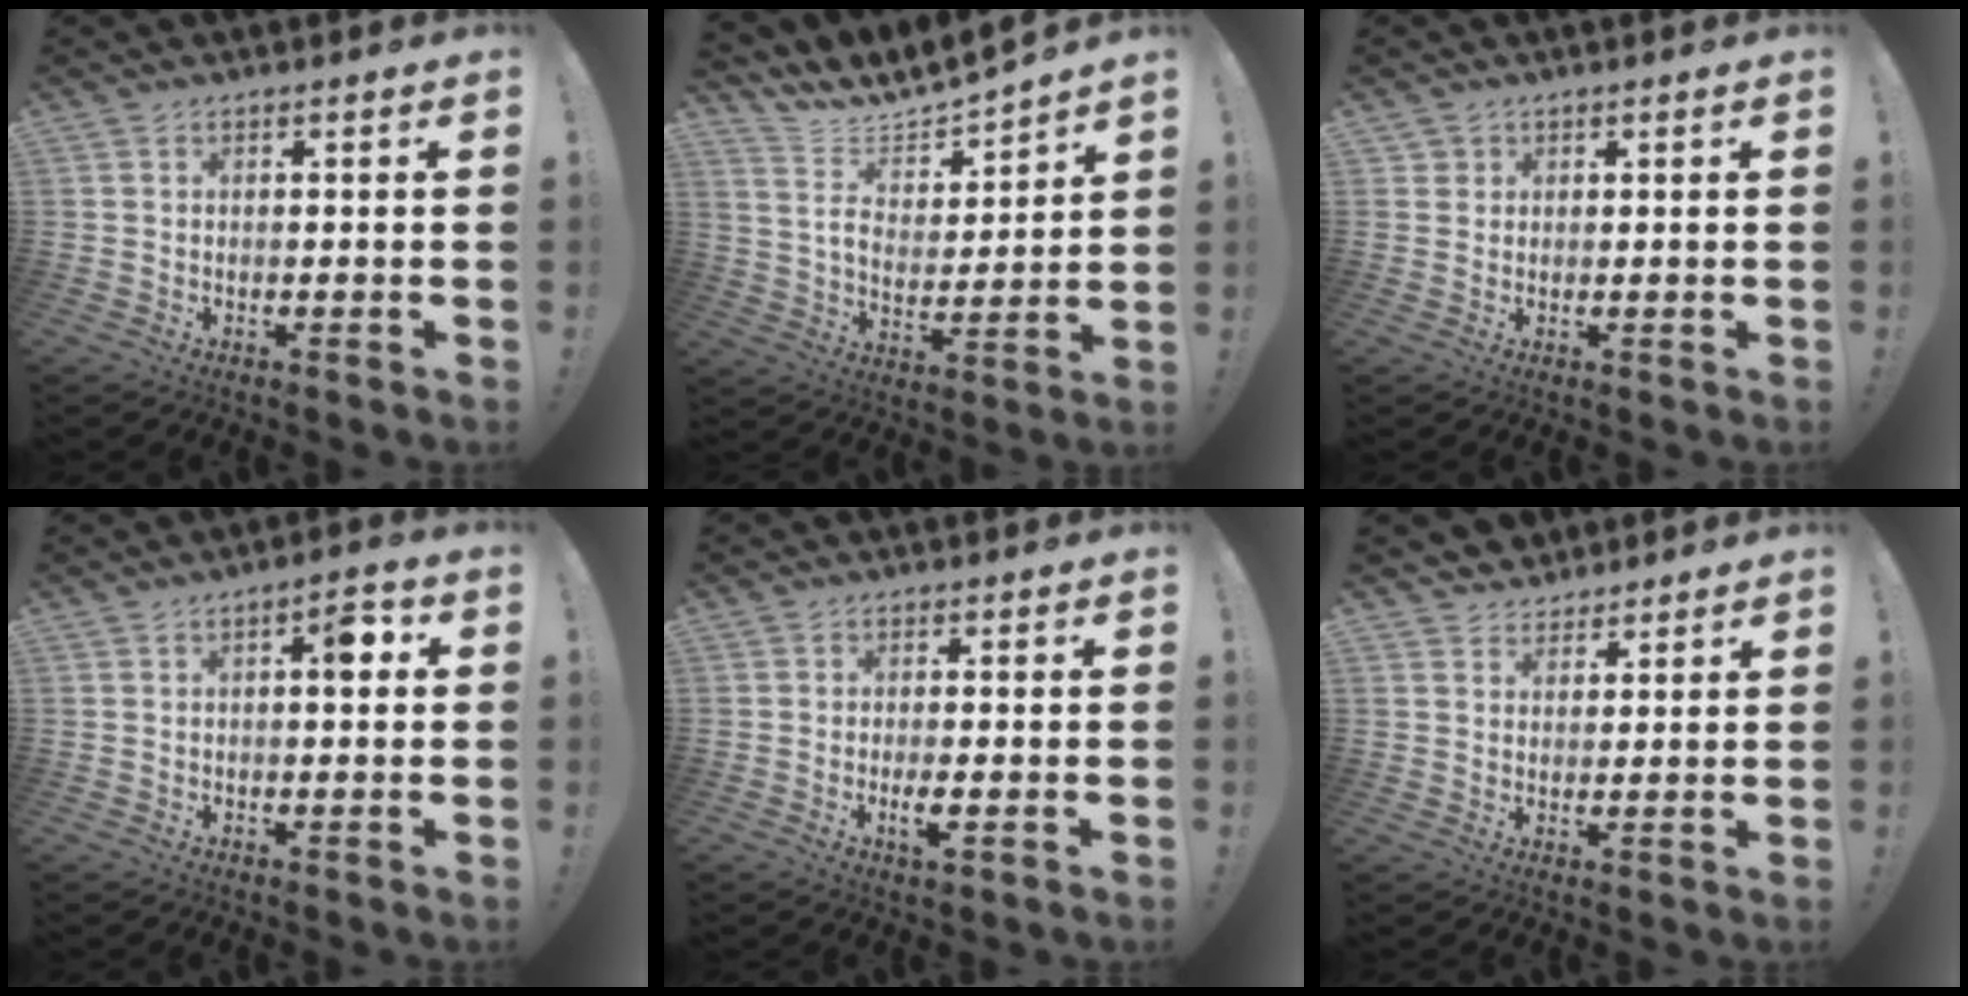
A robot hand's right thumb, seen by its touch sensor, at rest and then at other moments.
{"total": 8.8, "force": [8.3, 2.0, 2.5], "torque": [-0.067, -0.082, 0.146]}
{"total": 2.0, "force": [1.1, 1.6, 0.1], "torque": [-0.003, -0.004, 0.021]}
{"total": 5.0, "force": [1.0, 2.1, 4.4], "torque": [-0.050, 0.002, 0.006]}
{"total": 3.9, "force": [-1.3, 0.6, 3.6], "torque": [-0.060, -0.007, -0.024]}
{"total": 4.4, "force": [3.3, 2.9, -0.3], "torque": [-0.003, -0.024, 0.065]}